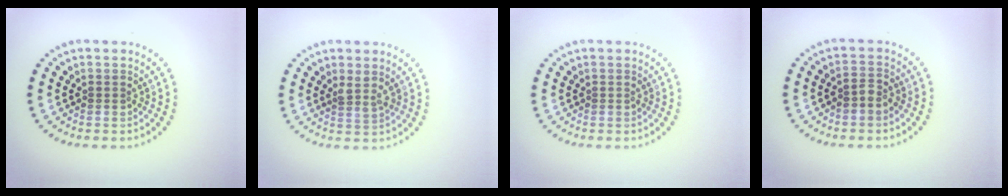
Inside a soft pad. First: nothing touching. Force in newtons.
{"total": 1.3, "press": 1.0, "slide": 0.9}
{"total": 0.0}
{"total": 1.4, "press": 1.2, "slide": 0.7}